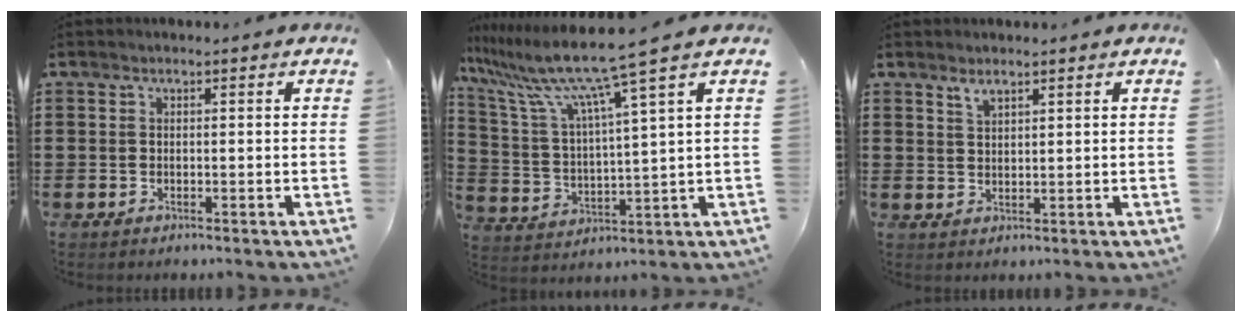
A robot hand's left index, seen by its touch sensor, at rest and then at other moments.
{"total": 10.6, "force": [7.9, -0.7, 7.0], "torque": [-0.166, -0.047, 0.125]}
{"total": 2.0, "force": [1.6, 0.6, 1.1], "torque": [-0.024, 0.001, 0.030]}